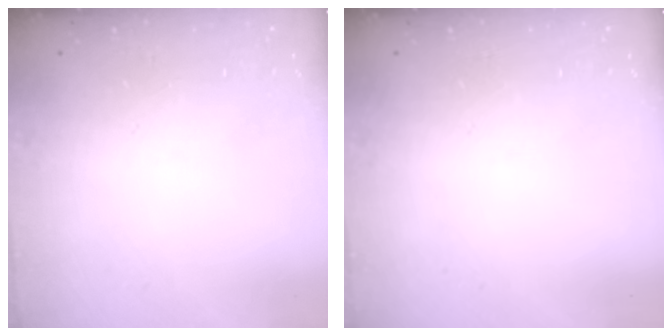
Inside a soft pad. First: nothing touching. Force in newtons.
{"total": 0.0}